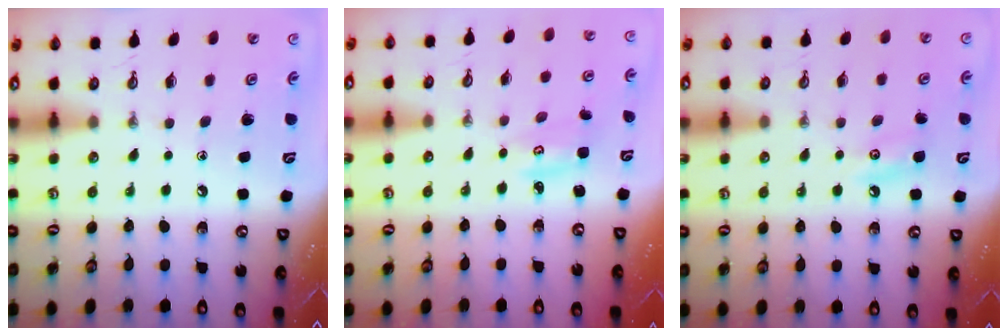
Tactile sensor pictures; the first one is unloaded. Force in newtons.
{"total": 2.8, "press": 2.8, "slide": 0.4}
{"total": 4.0, "press": 3.9, "slide": 0.4}